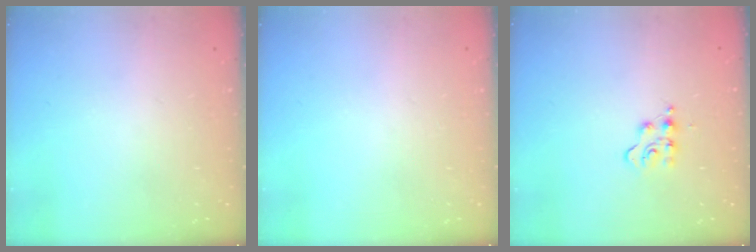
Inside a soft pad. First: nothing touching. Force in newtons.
{"total": 0.0}
{"total": 5.8, "press": 5.8, "slide": 0.6}